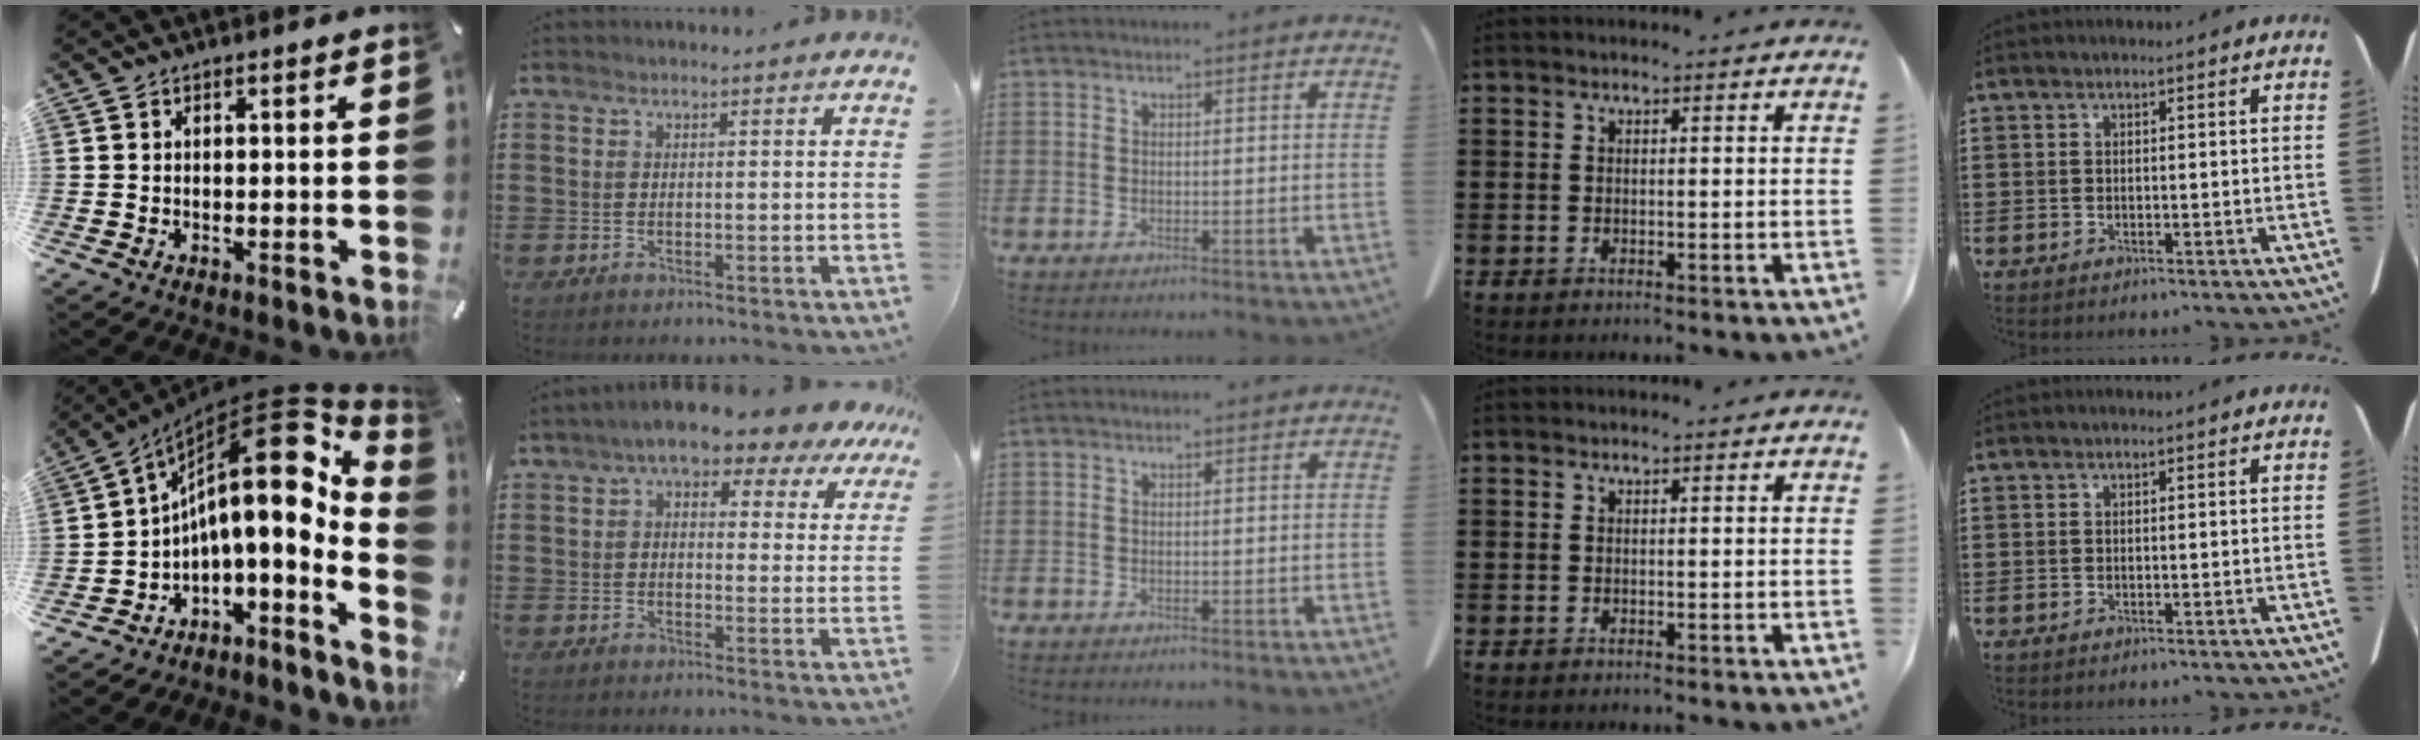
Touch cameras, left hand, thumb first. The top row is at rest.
{"thumb": {"total": 19.2, "force": [6.8, 7.8, 16.1], "torque": [-0.235, -0.068, 0.110]}, "index": {"total": 6.4, "force": [4.8, 1.8, 3.9], "torque": [-0.077, -0.015, 0.078]}}